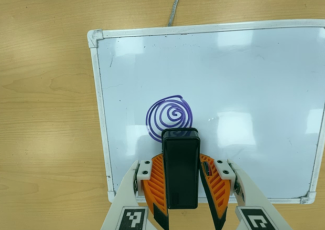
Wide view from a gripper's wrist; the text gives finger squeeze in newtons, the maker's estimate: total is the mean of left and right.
{"total": 5.9, "left": 5.1, "right": 6.8}